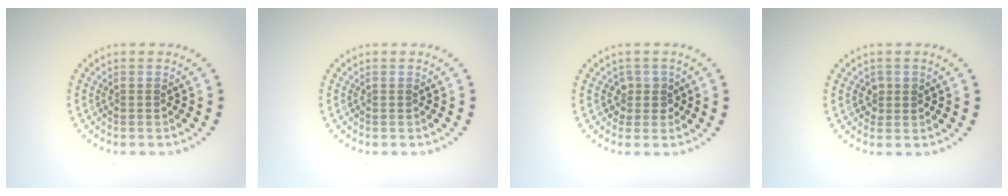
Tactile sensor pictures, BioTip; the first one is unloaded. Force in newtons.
{"total": 0.0}
{"total": 1.6, "press": 1.3, "slide": 1.0}
{"total": 1.2, "press": 1.1, "slide": 0.3}